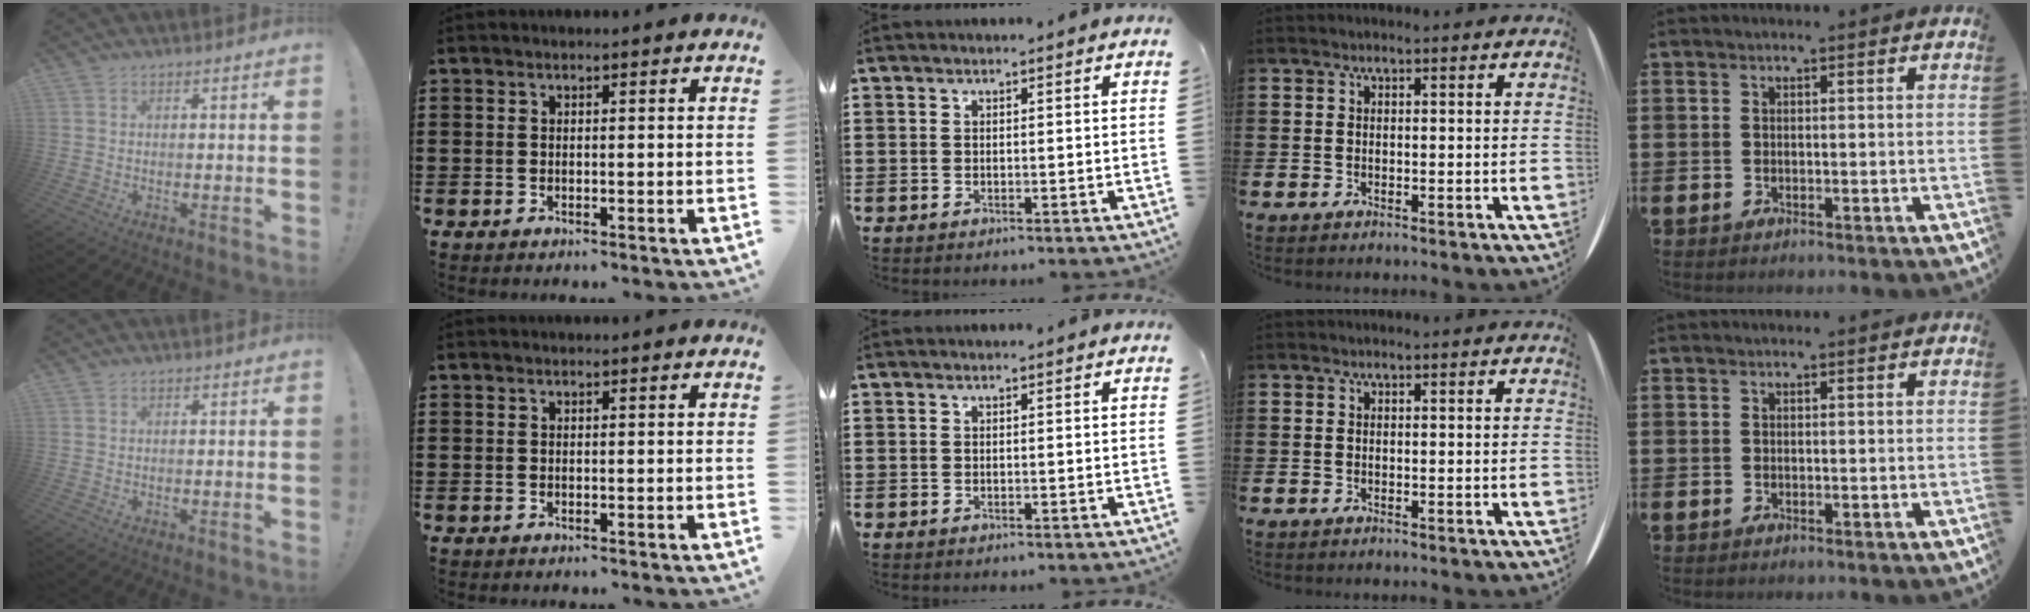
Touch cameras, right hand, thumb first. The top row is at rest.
{}